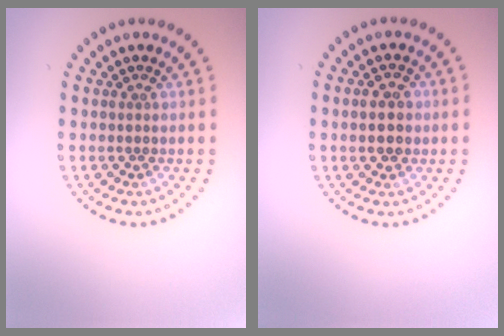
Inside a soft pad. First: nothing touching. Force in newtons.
{"total": 3.1, "press": 3.1, "slide": 0.2}